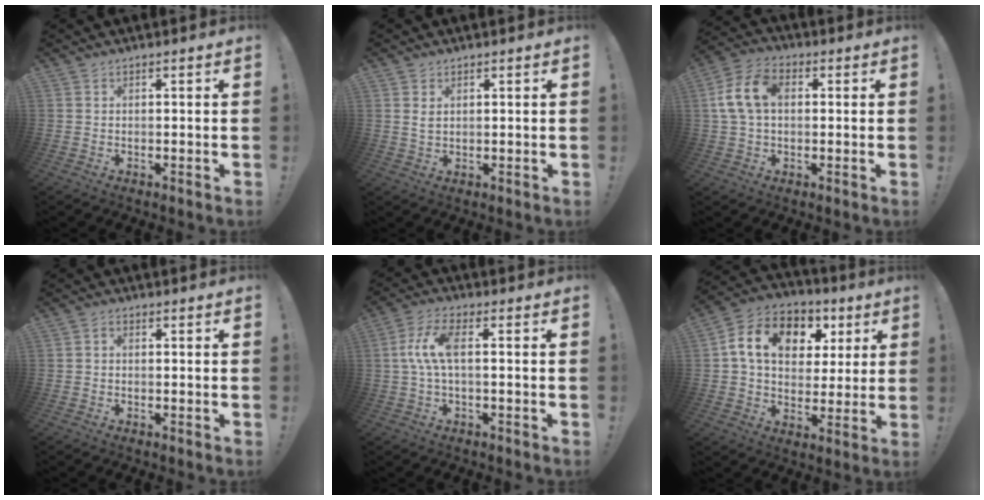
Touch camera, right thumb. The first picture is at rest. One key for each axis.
{"total": 2.2, "fx": 1.0, "fy": 1.3, "fz": 1.4, "tx": -0.014, "ty": -0.004, "tz": 0.016}
{"total": 12.1, "fx": 1.8, "fy": 8.0, "fz": 8.8, "tx": -0.179, "ty": 0.014, "tz": 0.037}
{"total": 1.1, "fx": -0.4, "fy": 0.8, "fz": 0.7, "tx": -0.012, "ty": 0.004, "tz": -0.007}
{"total": 9.0, "fx": 0.6, "fy": 3.0, "fz": 8.5, "tx": -0.168, "ty": 0.000, "tz": 0.010}
{"total": 15.3, "fx": 5.5, "fy": 11.0, "fz": 9.1, "tx": -0.146, "ty": -0.004, "tz": 0.104}